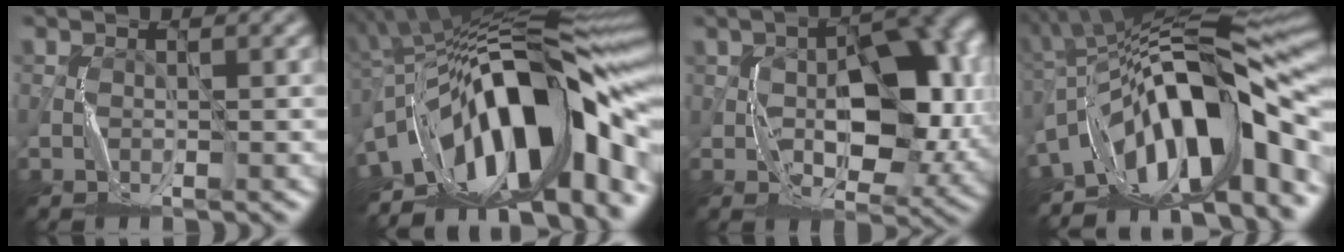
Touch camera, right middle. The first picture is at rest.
{"total": 16.0, "force": [-5.0, 6.8, 13.6], "torque": [-0.169, 0.040, -0.110]}
{"total": 10.5, "force": [-0.7, 5.8, 8.7], "torque": [-0.120, 0.008, -0.010]}
{"total": 14.5, "force": [-5.2, 5.4, 12.4], "torque": [-0.170, 0.029, -0.096]}